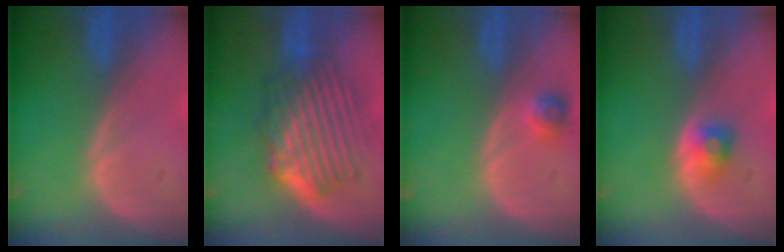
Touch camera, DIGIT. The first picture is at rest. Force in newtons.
{"total": 9.4, "press": 8.4, "slide": 4.3}
{"total": 2.2, "press": 2.2, "slide": 0.2}
{"total": 2.4, "press": 2.3, "slide": 0.8}